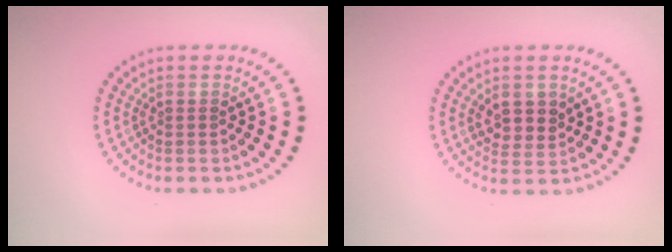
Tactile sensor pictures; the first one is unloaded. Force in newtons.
{"total": 2.6, "press": 2.4, "slide": 1.0}